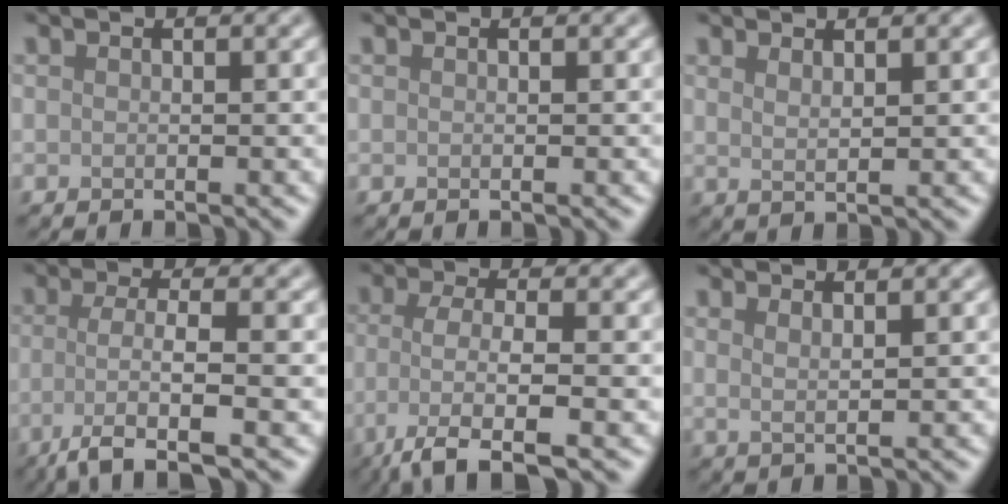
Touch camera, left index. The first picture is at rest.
{"total": 0.0}
{"total": 1.5, "force": [1.1, 0.4, 0.9], "torque": [-0.010, -0.002, 0.018]}
{"total": 4.9, "force": [-1.7, 1.0, 4.4], "torque": [-0.073, -0.004, -0.041]}
{"total": 5.2, "force": [-2.4, 1.3, 4.5], "torque": [-0.084, -0.006, -0.055]}
{"total": 1.7, "force": [1.1, 0.5, 1.2], "torque": [-0.016, -0.002, 0.011]}